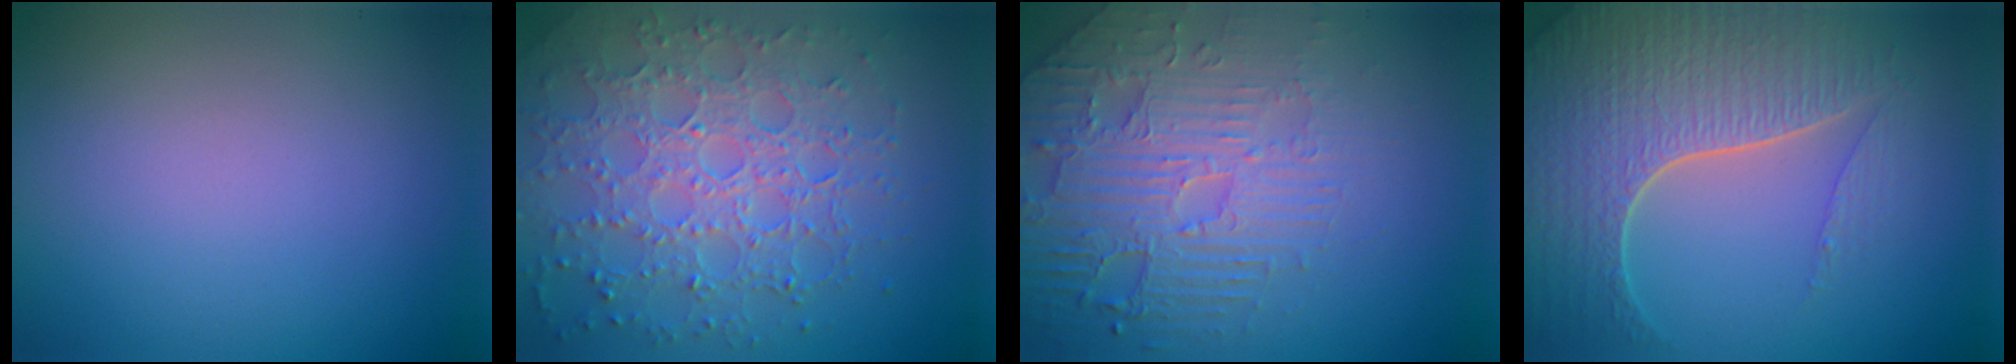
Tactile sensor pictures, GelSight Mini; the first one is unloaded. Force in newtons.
{"total": 7.7, "press": 5.6, "slide": 5.3}
{"total": 5.5, "press": 5.0, "slide": 2.4}
{"total": 7.7, "press": 5.6, "slide": 5.2}